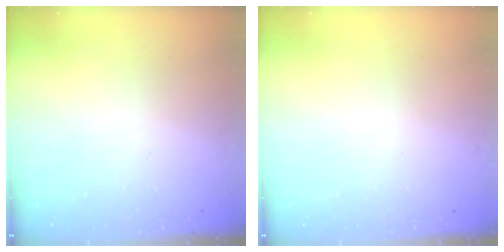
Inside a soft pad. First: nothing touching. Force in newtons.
{"total": 0.0}